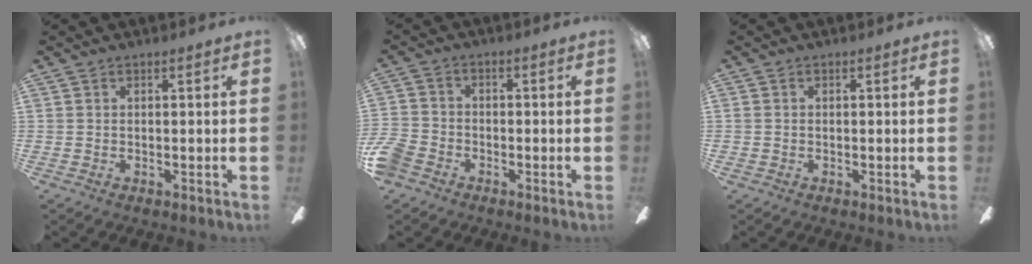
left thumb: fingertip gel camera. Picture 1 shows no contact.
{"total": 5.8, "force": [-3.4, 4.0, 2.4], "torque": [-0.060, 0.018, -0.068]}
{"total": 0.6, "force": [-0.2, 0.5, 0.3], "torque": [-0.005, 0.005, -0.005]}